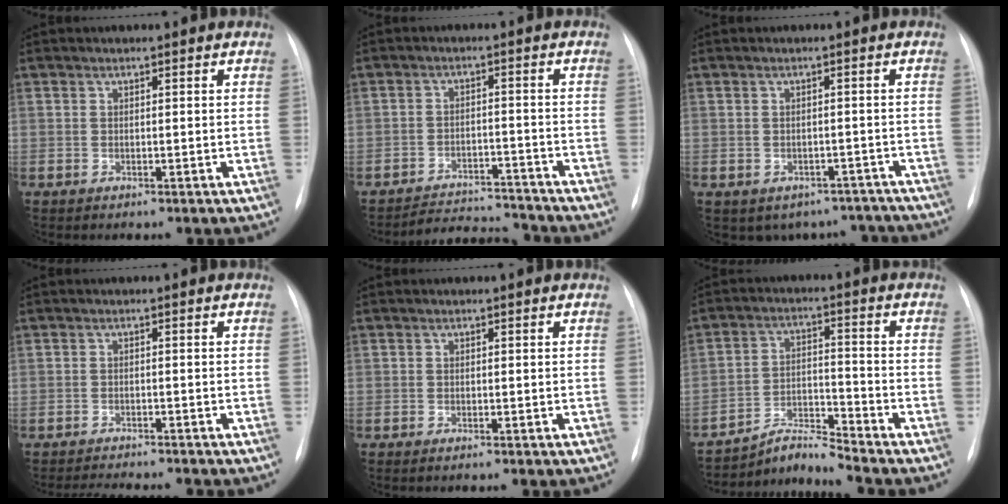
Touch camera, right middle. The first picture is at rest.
{"total": 7.3, "force": [-7.2, 0.9, -0.4], "torque": [0.009, 0.008, -0.114]}
{"total": 8.0, "force": [-6.5, 4.7, 0.8], "torque": [0.006, 0.023, -0.070]}
{"total": 6.7, "force": [-6.4, 0.1, 2.1], "torque": [-0.027, -0.008, -0.094]}
{"total": 0.7, "force": [-0.6, 0.0, 0.5], "torque": [-0.007, -0.001, -0.009]}
{"total": 6.1, "force": [-5.8, -1.8, -0.6], "torque": [-0.006, 0.002, -0.104]}